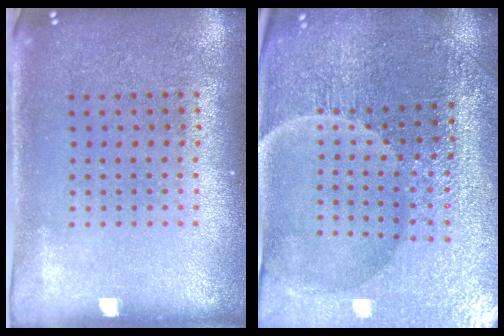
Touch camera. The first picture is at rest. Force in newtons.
{"total": 4.4, "press": 4.4, "slide": 0.8}